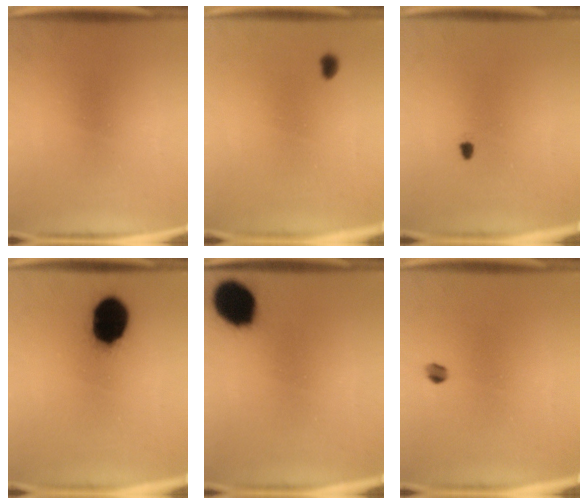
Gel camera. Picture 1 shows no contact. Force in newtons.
{"total": 1.3}
{"total": 0.8}
{"total": 15.3}
{"total": 13.3}
{"total": 1.7}